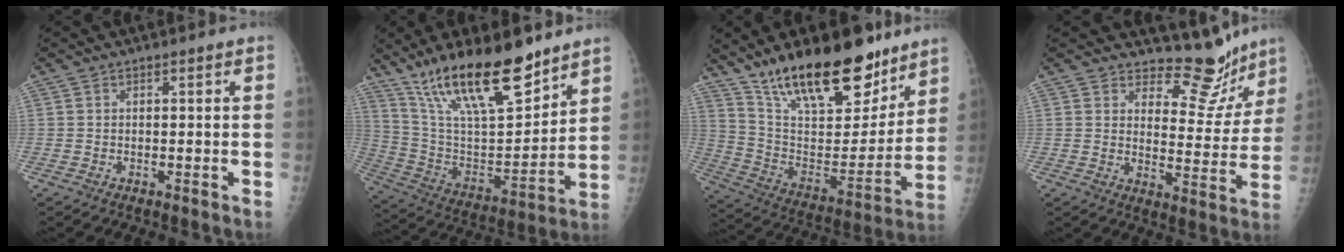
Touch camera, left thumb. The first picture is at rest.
{"total": 23.8, "force": [16.7, 7.2, 15.3], "torque": [-0.237, -0.068, 0.304]}
{"total": 25.8, "force": [18.4, 9.9, 15.2], "torque": [-0.206, -0.080, 0.311]}
{"total": 10.3, "force": [9.6, 3.6, 1.2], "torque": [0.023, -0.099, 0.125]}